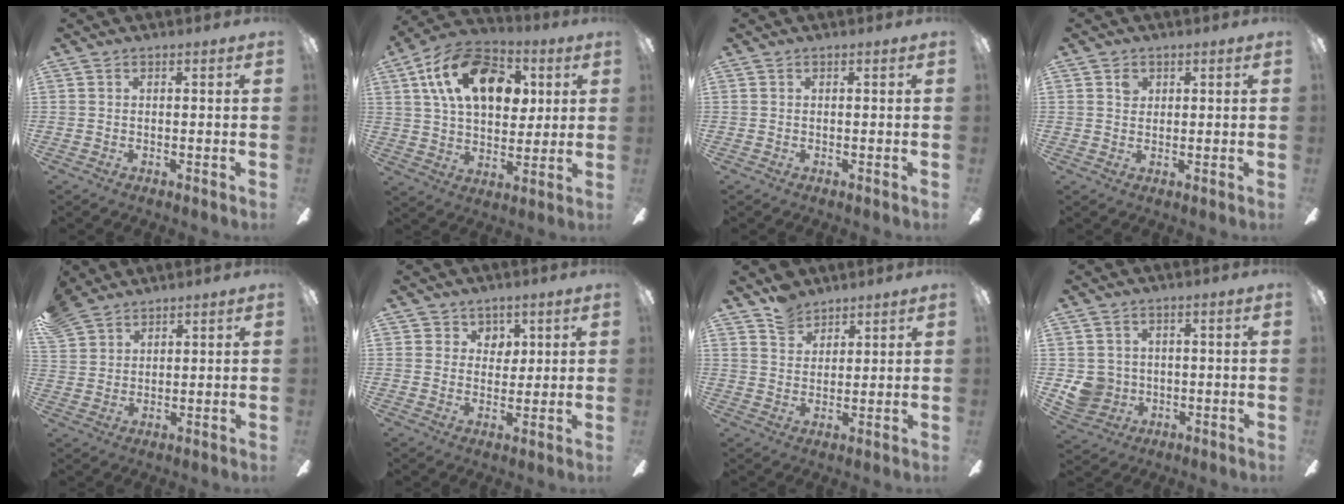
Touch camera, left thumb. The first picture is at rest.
{"total": 19.2, "force": [7.6, 11.9, 13.0], "torque": [-0.212, 0.006, 0.136]}
{"total": 0.0}
{"total": 2.0, "force": [1.2, 1.5, 0.7], "torque": [0.001, -0.005, 0.018]}
{"total": 7.2, "force": [5.9, 3.9, 1.3], "torque": [-0.048, -0.021, 0.120]}
{"total": 4.8, "force": [3.1, 3.6, 0.5], "torque": [-0.012, -0.009, 0.054]}
{"total": 6.3, "force": [5.3, 3.2, 1.2], "torque": [-0.027, -0.022, 0.100]}
{"total": 6.1, "force": [0.2, 5.9, 1.5], "torque": [-0.038, 0.004, 0.009]}